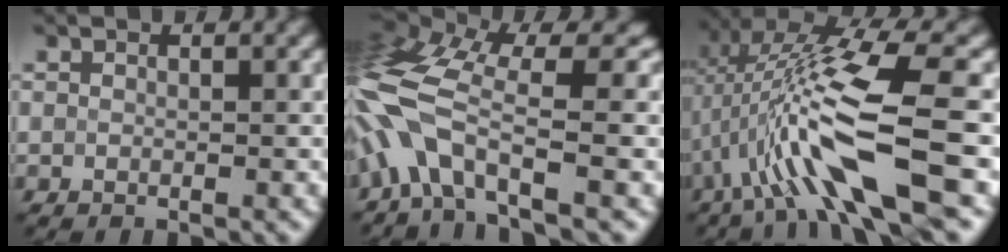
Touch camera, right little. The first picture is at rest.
{"total": 9.5, "force": [-2.6, 4.5, 7.9], "torque": [-0.167, 0.015, -0.066]}
{"total": 10.2, "force": [-1.3, 2.6, 9.8], "torque": [-0.191, 0.007, -0.022]}